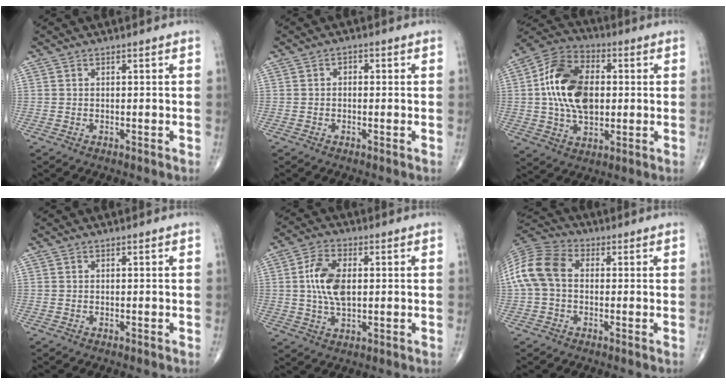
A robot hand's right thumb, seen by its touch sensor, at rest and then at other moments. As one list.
[{"total": 1.5, "force": [0.1, 1.1, 1.0], "torque": [-0.003, 0.007, -0.004]}, {"total": 16.8, "force": [1.2, 10.6, 13.0], "torque": [-0.219, 0.018, 0.018]}, {"total": 0.0}, {"total": 9.2, "force": [0.9, 4.9, 7.7], "torque": [-0.148, 0.002, 0.017]}, {"total": 10.8, "force": [0.3, 7.6, 7.7], "torque": [-0.163, 0.029, -0.007]}]